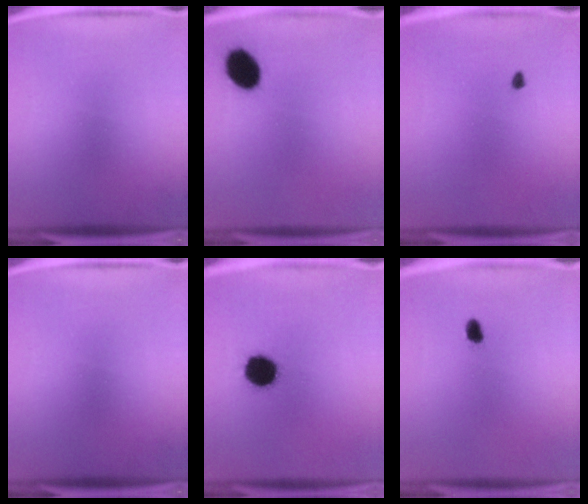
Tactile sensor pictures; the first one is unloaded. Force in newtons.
{"total": 8.7}
{"total": 0.7}
{"total": 0.0}
{"total": 11.4}
{"total": 1.8}